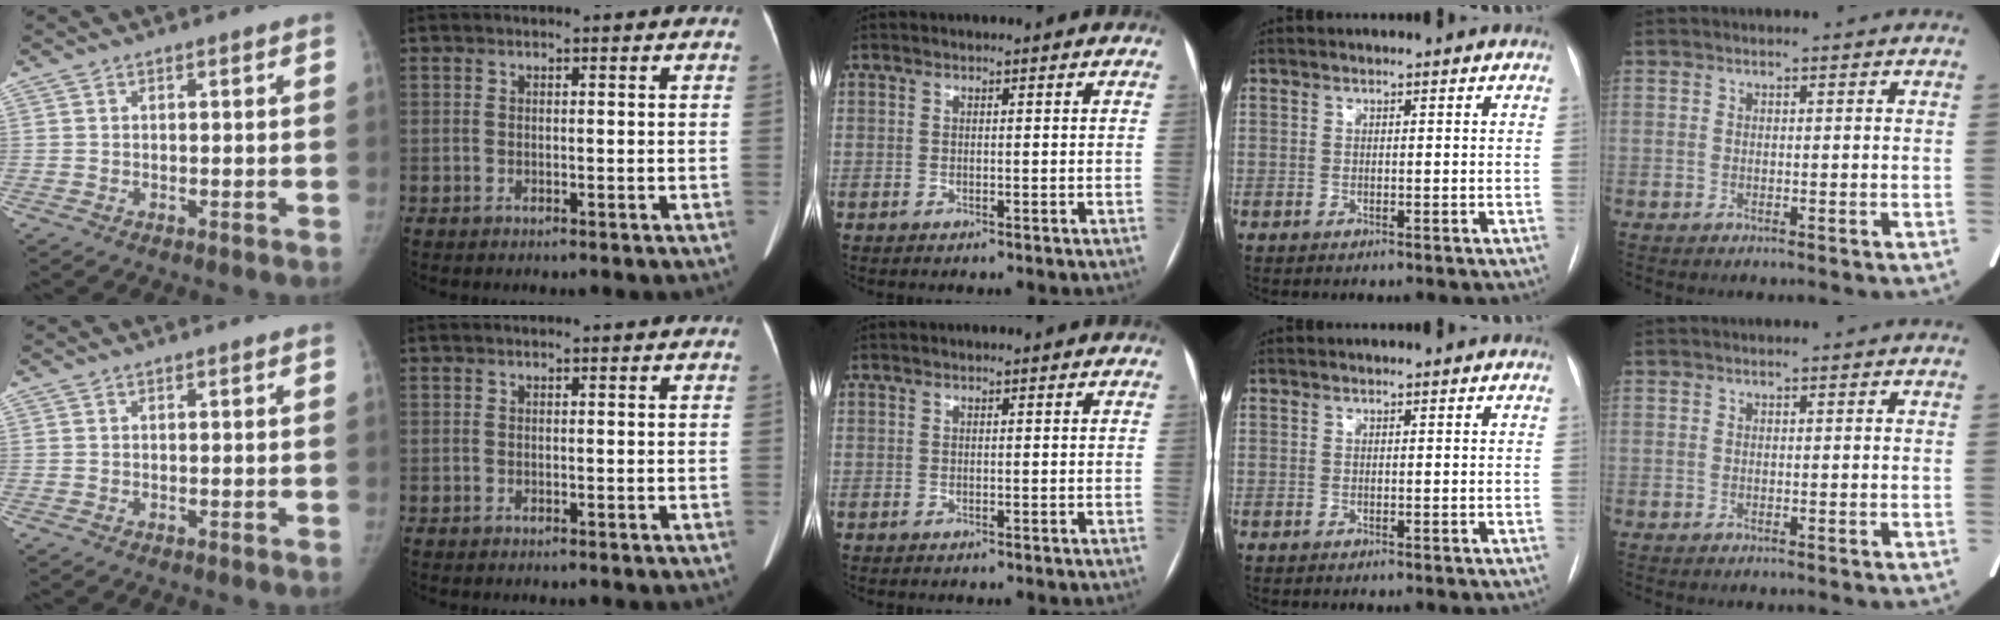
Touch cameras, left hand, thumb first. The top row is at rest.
{}